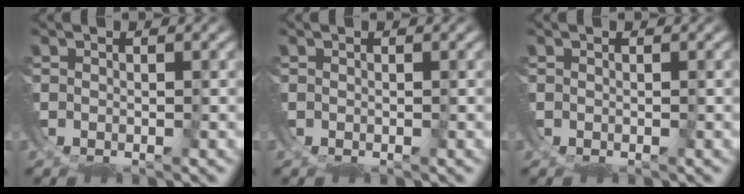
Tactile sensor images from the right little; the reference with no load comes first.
{"total": 0.0}
{"total": 0.0}